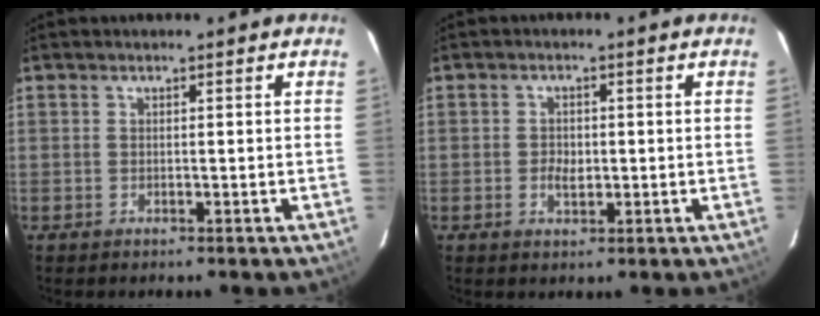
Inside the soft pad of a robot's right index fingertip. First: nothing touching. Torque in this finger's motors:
{"motor_torque": [0.12, 0.01, 0.08, 0.01]}